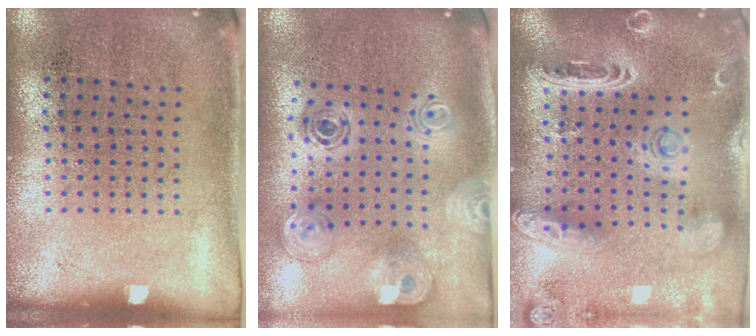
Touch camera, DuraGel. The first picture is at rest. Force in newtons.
{"total": 1.7, "press": 1.5, "slide": 0.8}
{"total": 3.6, "press": 2.9, "slide": 2.2}